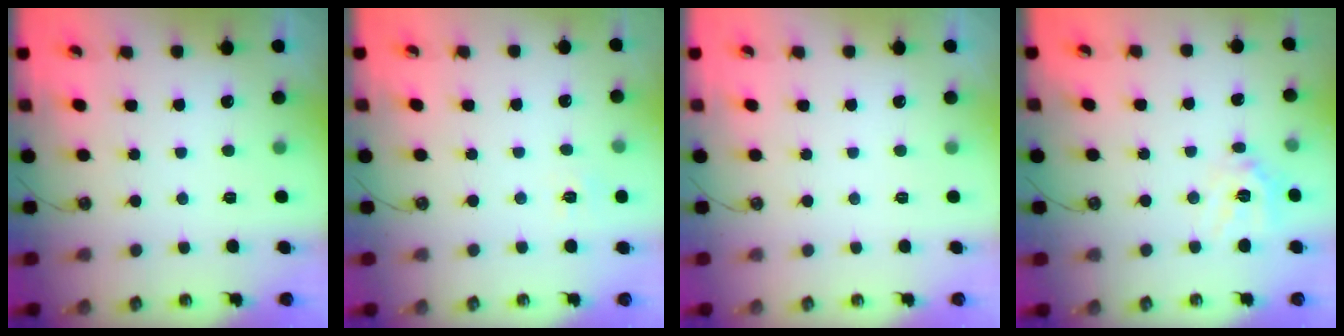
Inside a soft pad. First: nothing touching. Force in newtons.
{"total": 5.0, "press": 4.9, "slide": 0.7}
{"total": 0.0}
{"total": 11.8, "press": 11.7, "slide": 1.2}